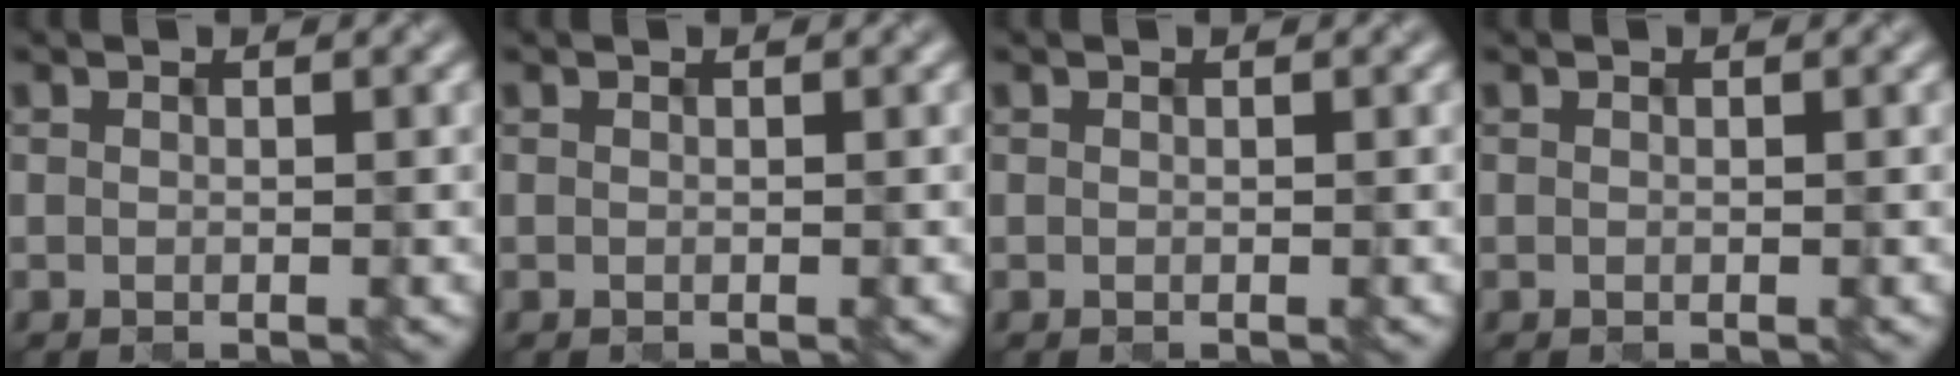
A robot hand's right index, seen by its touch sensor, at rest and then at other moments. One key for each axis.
{"total": 0.0}
{"total": 0.0}
{"total": 0.0}